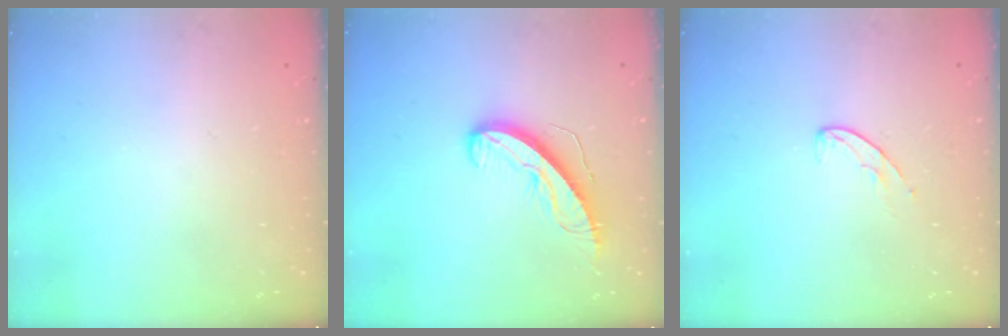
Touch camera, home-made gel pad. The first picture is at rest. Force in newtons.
{"total": 9.2, "press": 9.2, "slide": 0.5}
{"total": 5.4, "press": 5.4, "slide": 0.4}